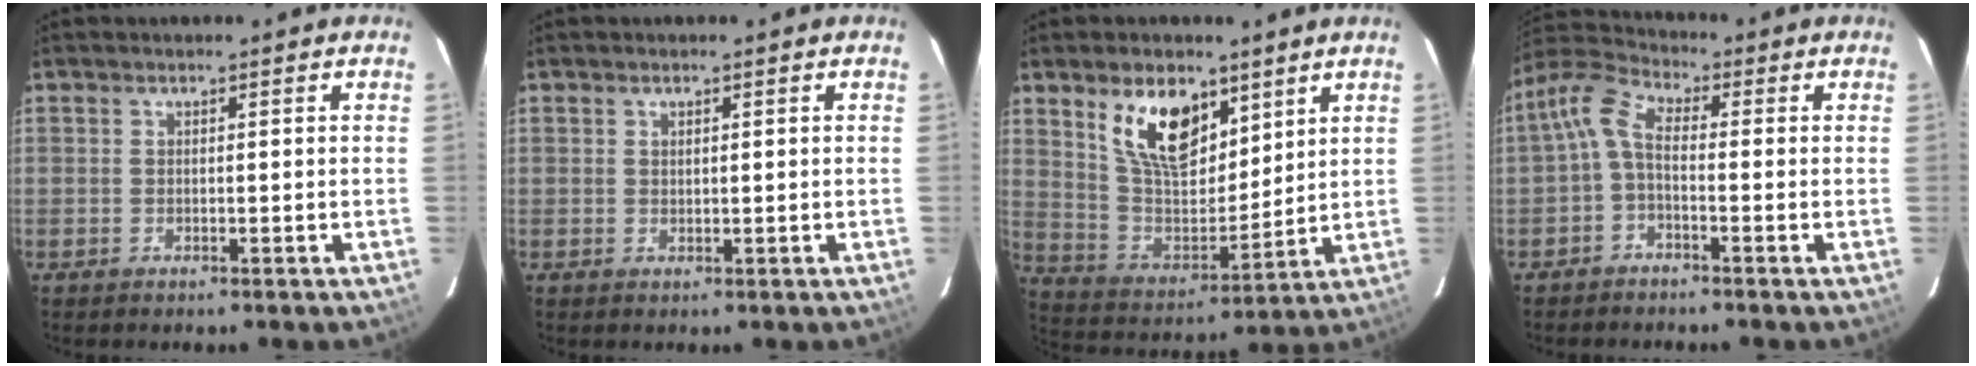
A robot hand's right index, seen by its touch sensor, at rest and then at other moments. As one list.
[{"total": 0.7, "force": [0.4, 0.4, 0.4], "torque": [-0.007, 0.002, 0.008]}, {"total": 14.3, "force": [8.1, 7.4, 9.2], "torque": [-0.169, 0.001, 0.162]}, {"total": 5.4, "force": [-1.1, 2.7, 4.6], "torque": [-0.109, 0.020, -0.029]}]